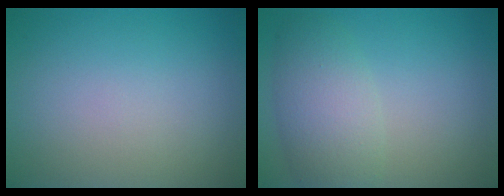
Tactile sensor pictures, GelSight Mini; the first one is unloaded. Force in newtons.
{"total": 4.6, "press": 4.6, "slide": 0.2}